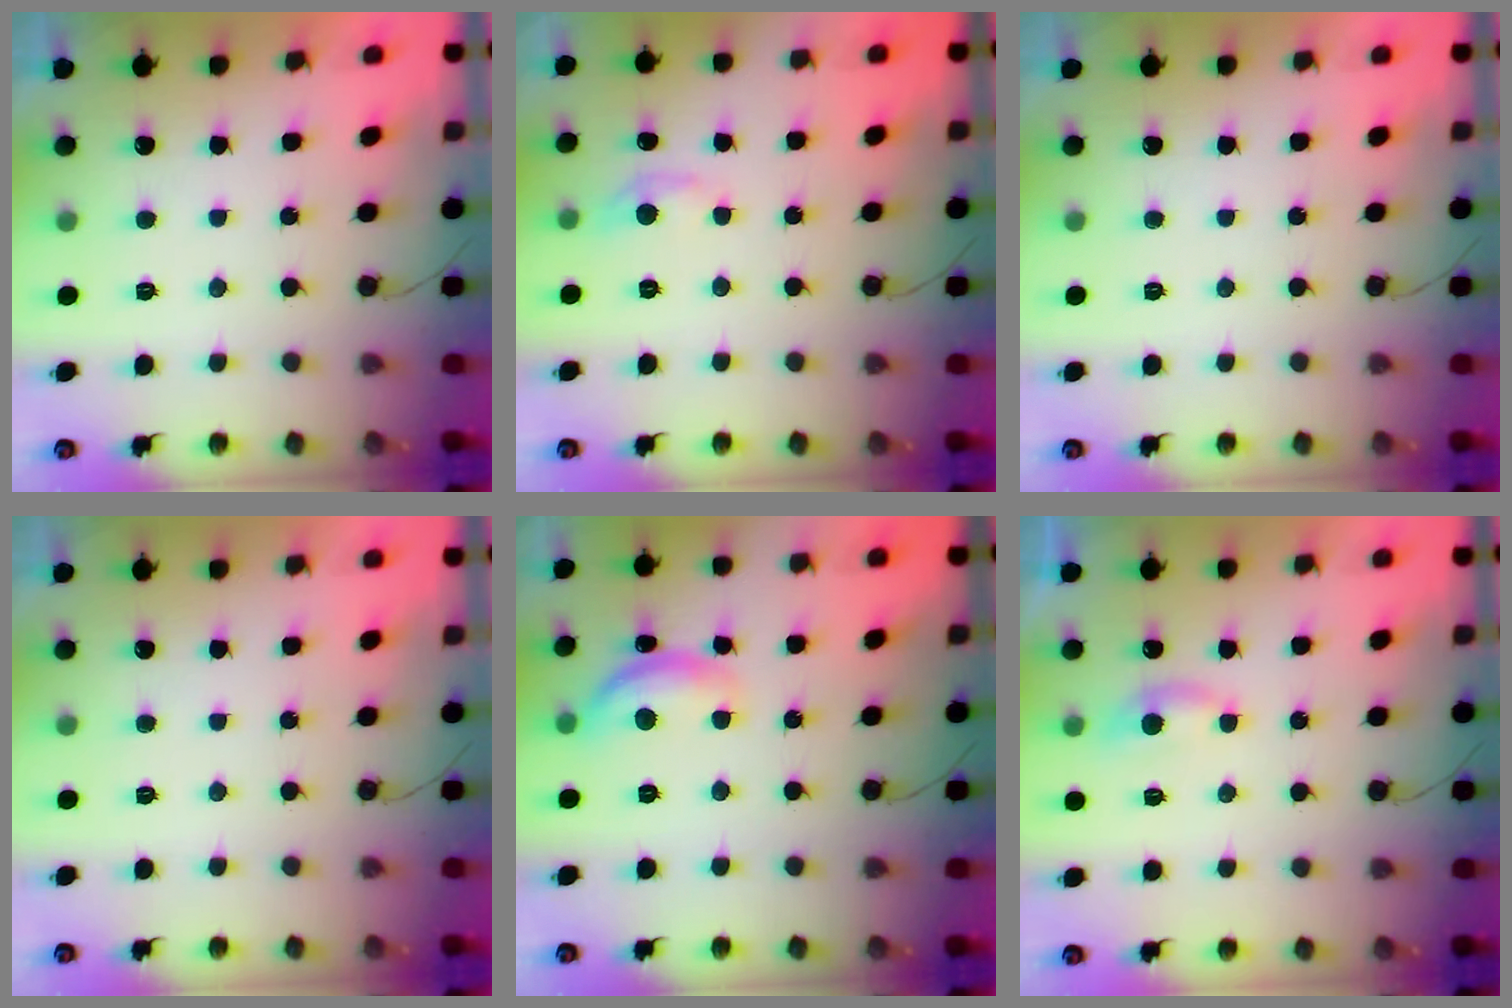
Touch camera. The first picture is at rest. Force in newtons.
{"total": 5.3, "press": 5.2, "slide": 0.9}
{"total": 0.0}
{"total": 0.0}
{"total": 11.2, "press": 11.2, "slide": 0.6}
{"total": 5.0, "press": 4.9, "slide": 0.4}